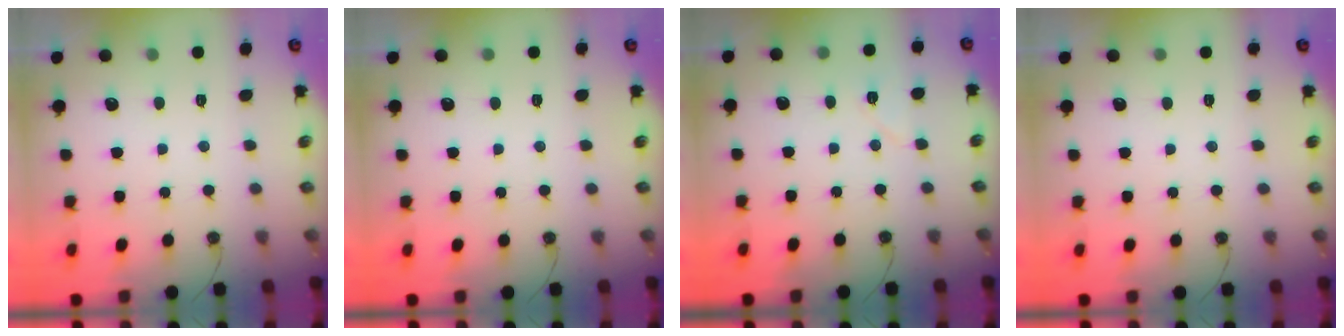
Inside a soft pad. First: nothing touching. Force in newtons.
{"total": 0.0}
{"total": 6.8, "press": 5.3, "slide": 4.3}
{"total": 0.0}